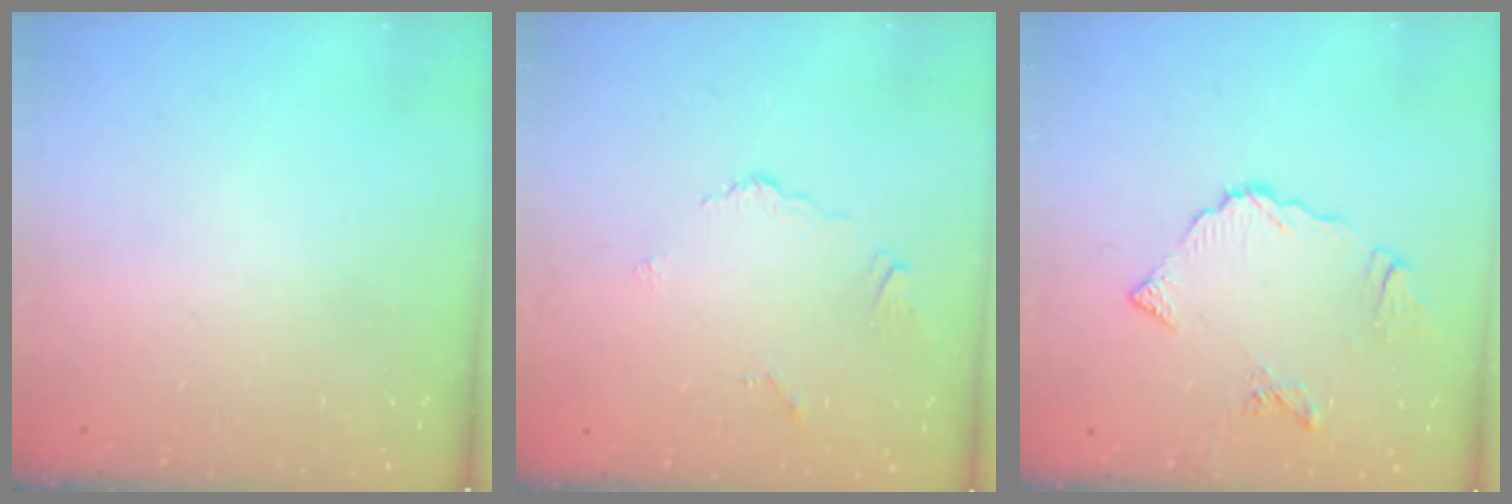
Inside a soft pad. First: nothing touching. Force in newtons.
{"total": 2.8, "press": 2.8, "slide": 0.6}
{"total": 8.4, "press": 8.4, "slide": 0.9}